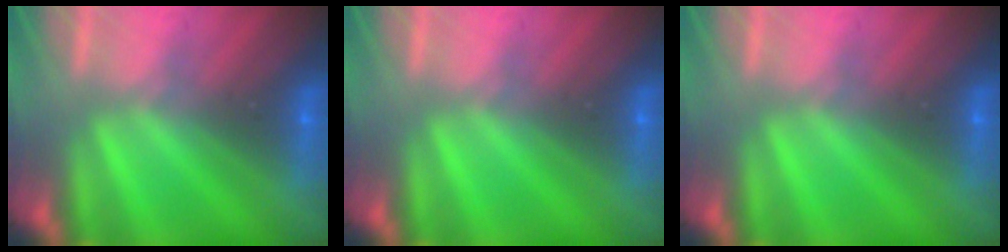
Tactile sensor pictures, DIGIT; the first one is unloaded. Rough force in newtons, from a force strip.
{"total": 0.0}
{"total": 0.0}